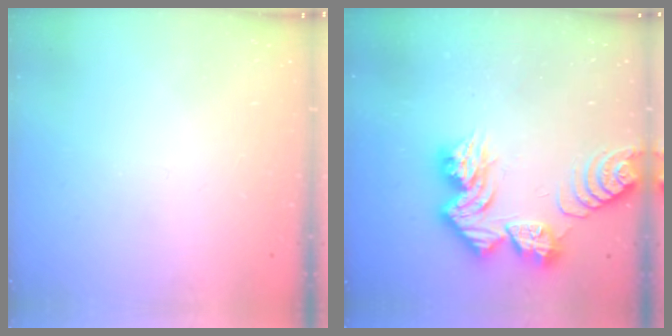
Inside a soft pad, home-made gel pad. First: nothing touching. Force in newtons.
{"total": 13.8, "press": 13.7, "slide": 1.2}